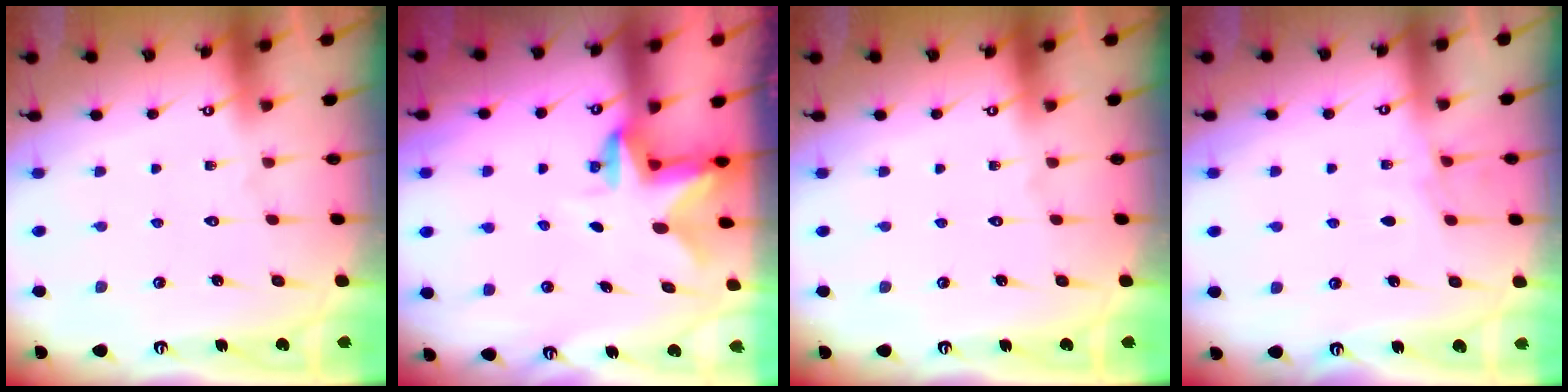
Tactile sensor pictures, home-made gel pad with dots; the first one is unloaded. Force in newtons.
{"total": 2.4, "press": 2.4, "slide": 0.4}
{"total": 0.0}
{"total": 4.2, "press": 4.2, "slide": 0.6}